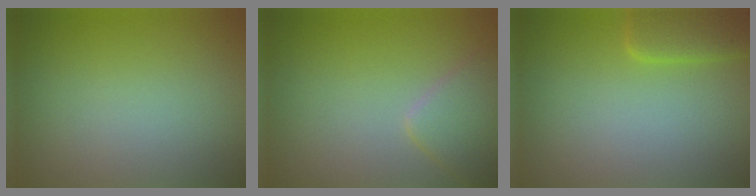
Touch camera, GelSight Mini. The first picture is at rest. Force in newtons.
{"total": 2.8, "press": 2.8, "slide": 0.1}
{"total": 2.9, "press": 2.9, "slide": 0.2}